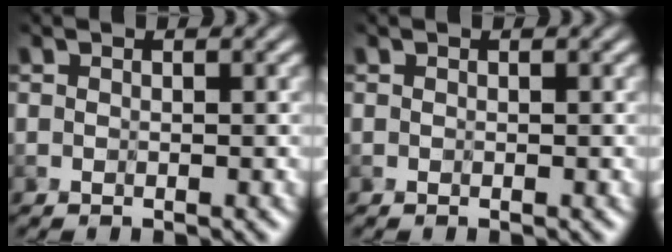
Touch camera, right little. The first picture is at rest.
{"total": 0.0}